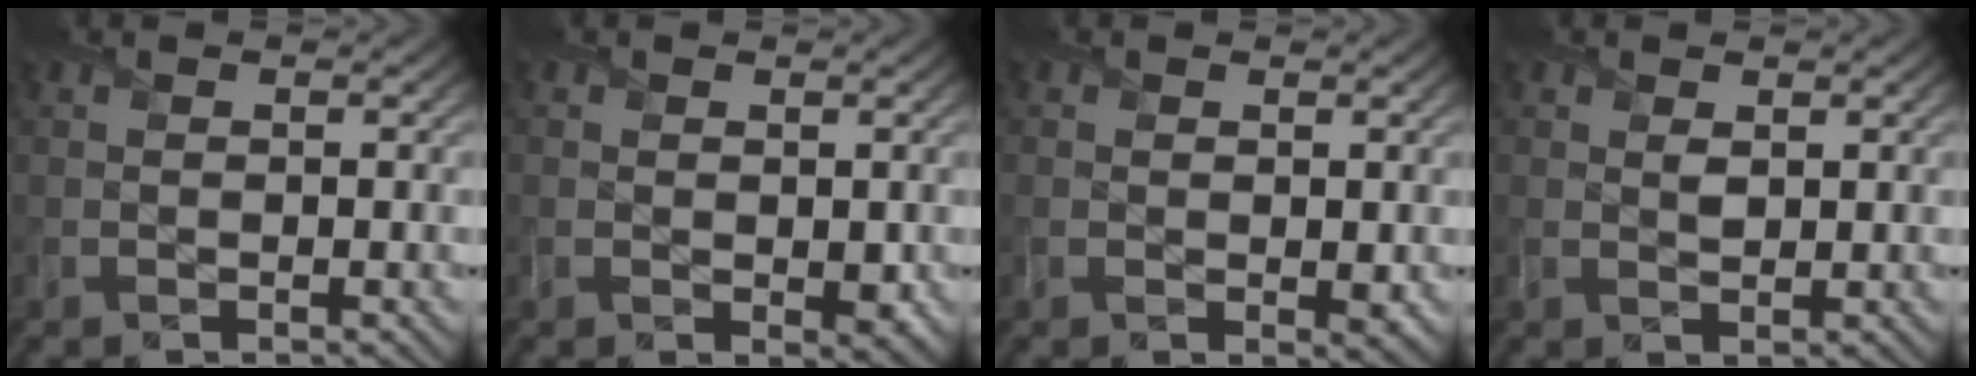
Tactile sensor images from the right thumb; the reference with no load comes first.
{"total": 1.8, "force": [-0.1, 1.3, 1.2], "torque": [-0.021, -0.013, 0.001]}
{"total": 1.3, "force": [-0.1, 0.9, 1.0], "torque": [-0.014, -0.011, 0.000]}
{"total": 1.4, "force": [0.7, 0.7, 0.9], "torque": [-0.020, -0.001, 0.014]}